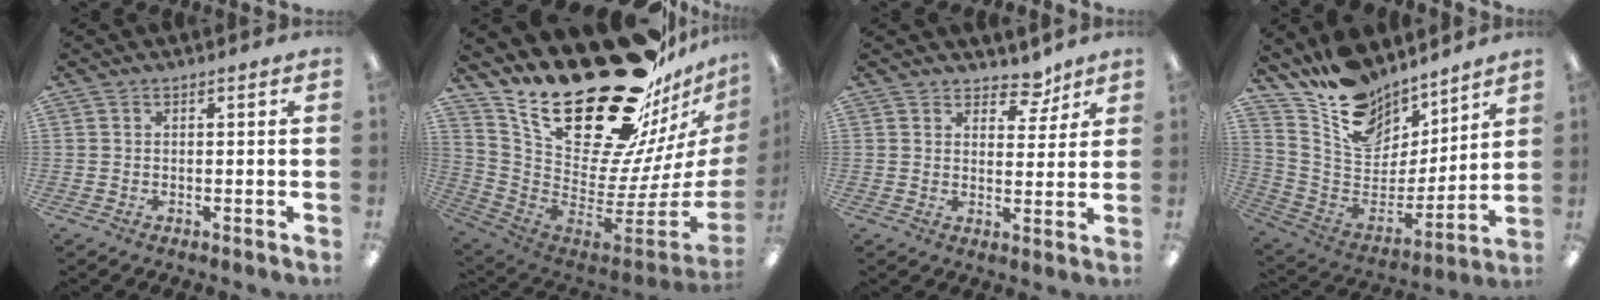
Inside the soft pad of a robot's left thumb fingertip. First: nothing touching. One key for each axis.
{"total": 34.8, "fx": 23.4, "fy": 15.6, "fz": 20.4, "tx": -0.279, "ty": -0.184, "tz": 0.452}
{"total": 6.2, "fx": 4.9, "fy": 3.0, "fz": 2.1, "tx": -0.016, "ty": -0.031, "tz": 0.083}
{"total": 15.6, "fx": 13.3, "fy": 7.3, "fz": 3.7, "tx": -0.101, "ty": -0.109, "tz": 0.247}